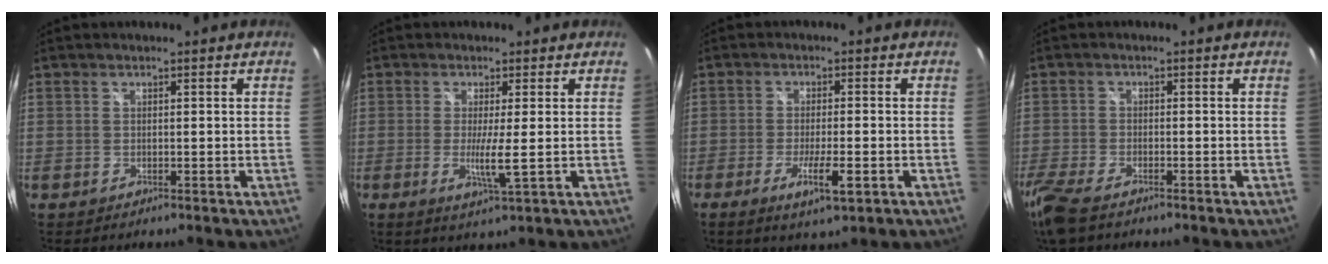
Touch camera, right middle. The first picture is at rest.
{"total": 4.6, "force": [-0.4, -0.6, 4.5], "torque": [-0.085, -0.012, -0.009]}
{"total": 6.1, "force": [-2.7, 0.9, 5.4], "torque": [-0.107, -0.013, -0.044]}
{"total": 8.0, "force": [-6.0, 2.4, 4.6], "torque": [-0.126, -0.029, -0.118]}